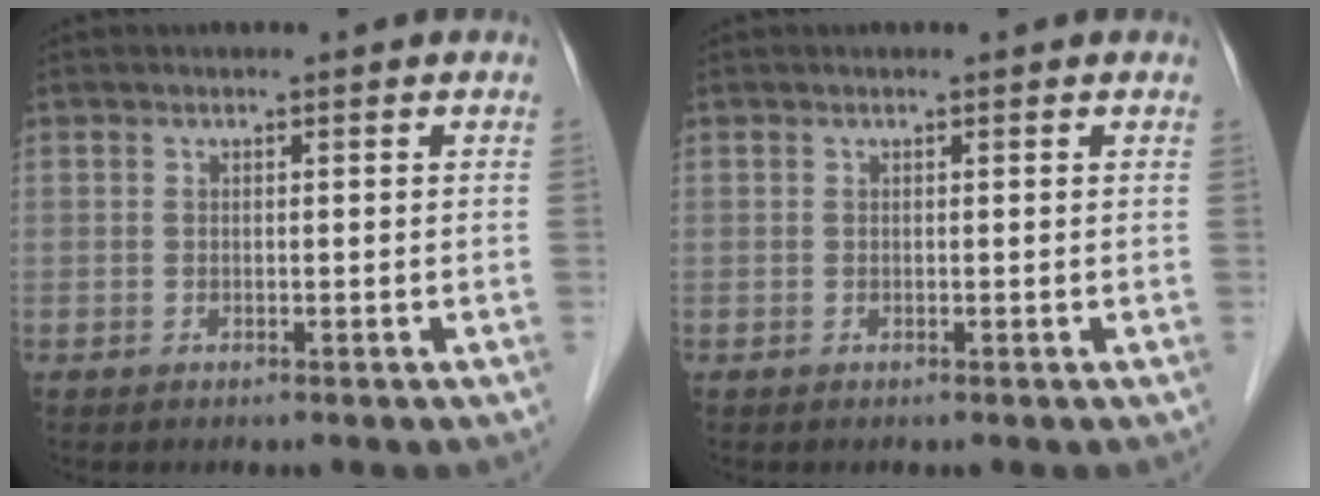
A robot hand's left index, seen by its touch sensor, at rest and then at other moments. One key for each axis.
{"total": 0.7, "fx": 0.6, "fy": 0.1, "fz": 0.2, "tx": -0.006, "ty": 0.006, "tz": 0.005}